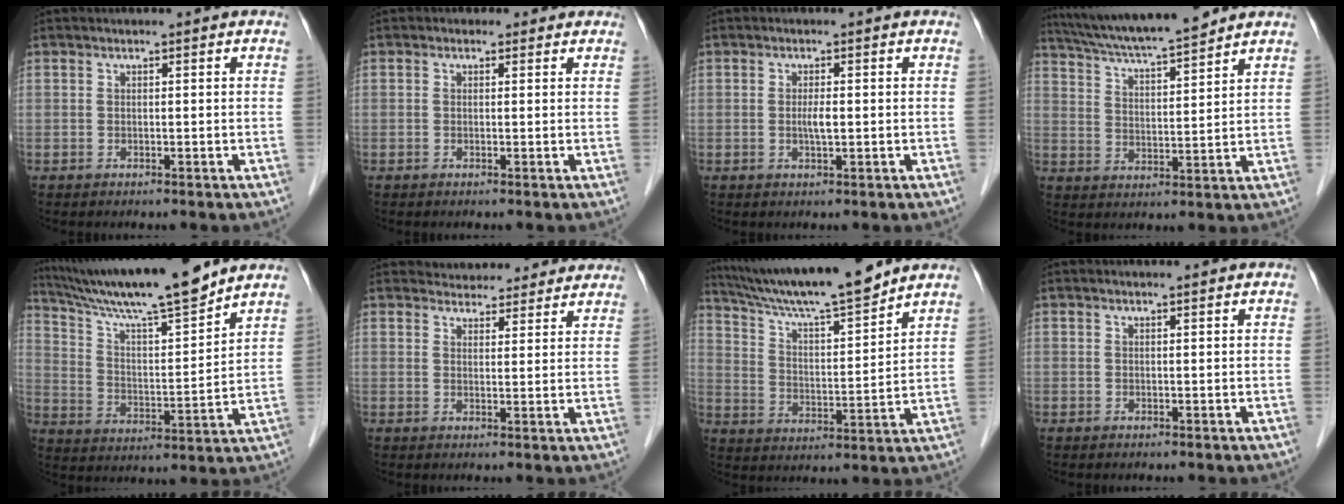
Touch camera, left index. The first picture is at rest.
{"total": 1.5, "force": [0.7, 1.3, 0.1], "torque": [0.005, 0.008, 0.004]}
{"total": 1.8, "force": [-0.1, 0.3, 1.8], "torque": [-0.038, -0.001, -0.001]}
{"total": 13.5, "force": [12.1, 0.2, 5.9], "torque": [-0.108, 0.014, 0.199]}
{"total": 16.6, "force": [14.5, -0.3, 8.1], "torque": [-0.145, 0.003, 0.245]}
{"total": 9.0, "force": [8.5, 2.9, 1.3], "torque": [0.001, 0.017, 0.095]}
{"total": 15.5, "force": [13.8, -0.2, 7.1], "torque": [-0.128, 0.004, 0.232]}
{"total": 0.6, "force": [0.6, -0.1, 0.2], "torque": [-0.009, 0.002, 0.010]}